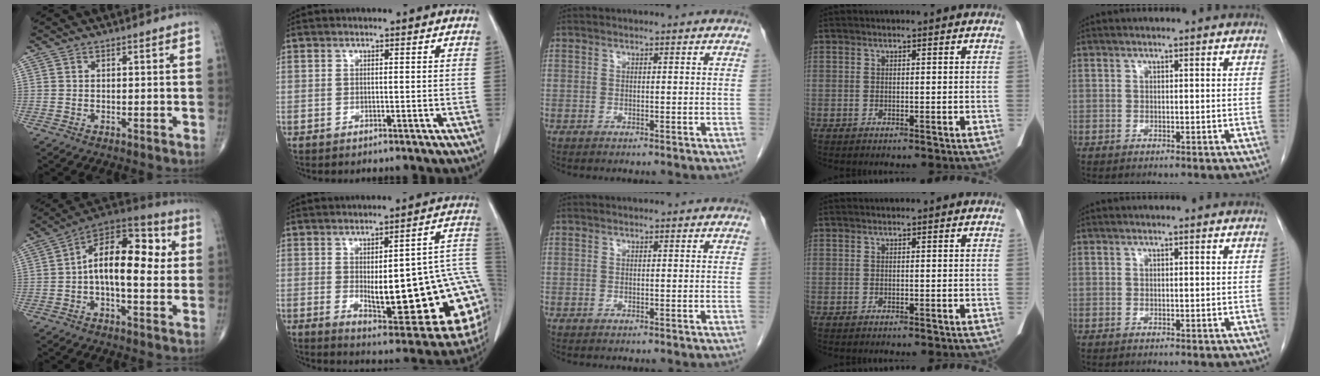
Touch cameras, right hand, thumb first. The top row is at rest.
{"thumb": {"total": 17.5, "force": [1.4, 8.7, 15.2], "torque": [-0.212, 0.037, 0.012]}, "index": {"total": 22.8, "force": [-1.9, 6.0, 22.0], "torque": [-0.215, 0.018, -0.003]}}